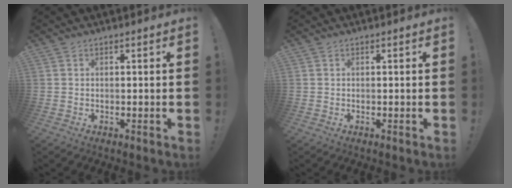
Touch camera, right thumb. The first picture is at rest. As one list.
[{"total": 0.0}]